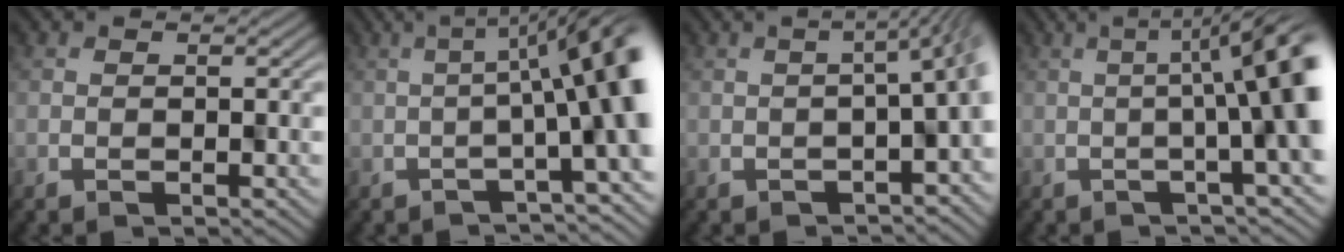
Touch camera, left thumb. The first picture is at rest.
{"total": 10.3, "force": [-0.2, 1.7, 10.1], "torque": [-0.122, 0.016, -0.001]}
{"total": 6.4, "force": [-1.4, 1.4, 6.1], "torque": [-0.075, -0.011, -0.015]}
{"total": 9.1, "force": [1.0, 1.0, 9.0], "torque": [-0.106, 0.020, 0.014]}